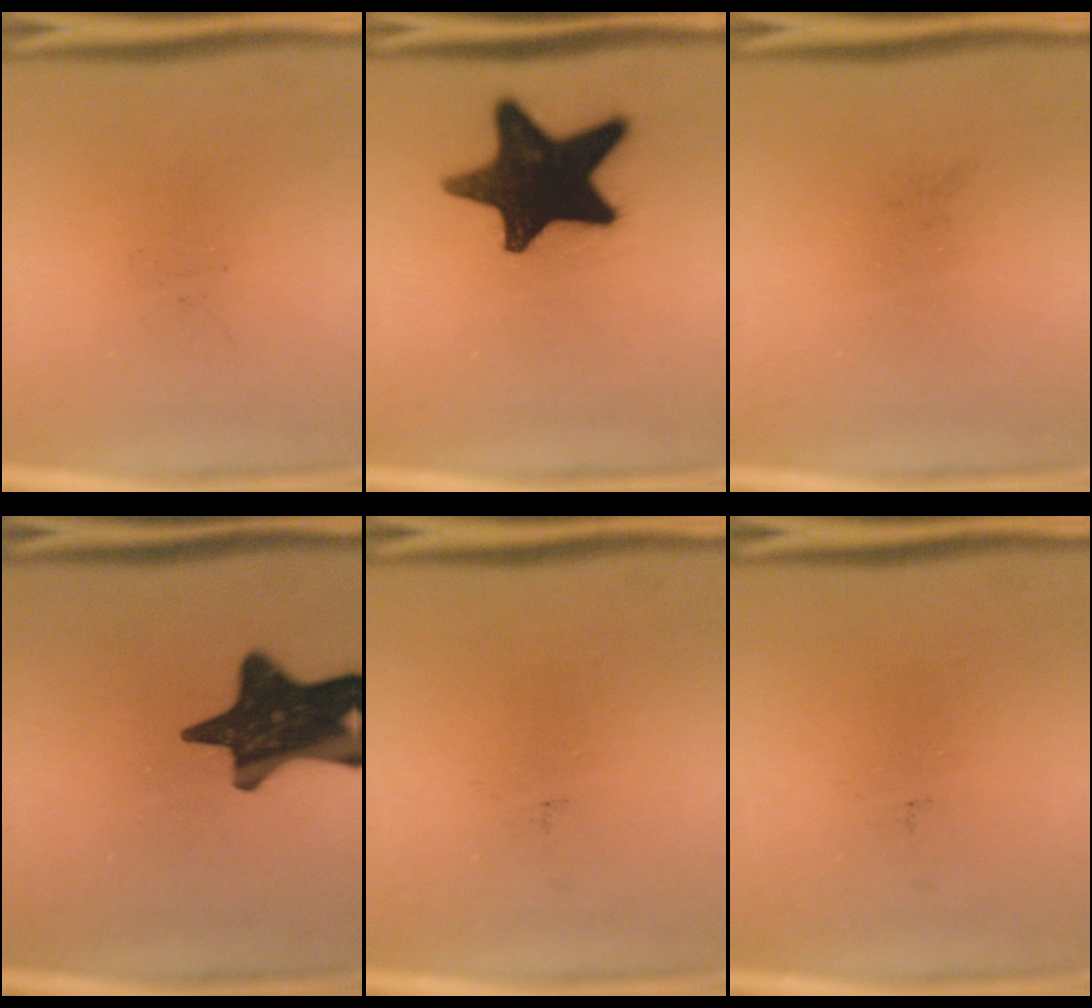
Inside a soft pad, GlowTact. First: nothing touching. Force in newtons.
{"total": 19.6}
{"total": 0.0}
{"total": 17.4}
{"total": 0.0}
{"total": 0.0}